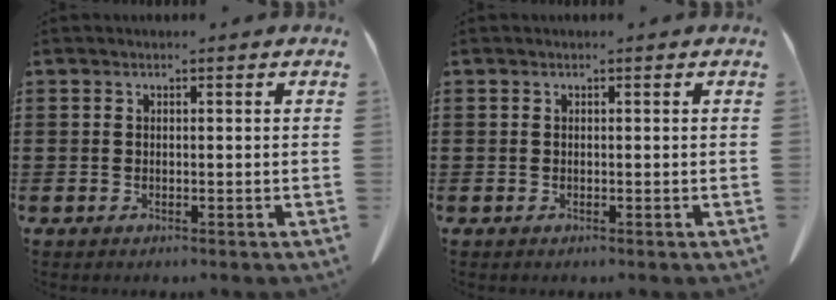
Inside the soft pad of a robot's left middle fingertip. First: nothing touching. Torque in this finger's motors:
{"motor_torque": [0.16, -0.43, 0.04, 0.02]}